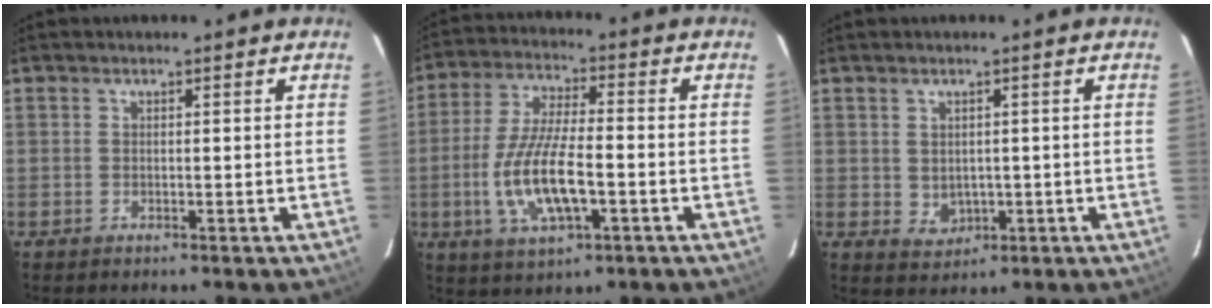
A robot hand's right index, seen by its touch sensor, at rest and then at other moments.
{"total": 12.9, "force": [-3.5, 4.2, 11.7], "torque": [-0.243, -0.009, -0.063]}
{"total": 3.2, "force": [0.1, 2.9, 1.5], "torque": [-0.026, 0.001, 0.015]}